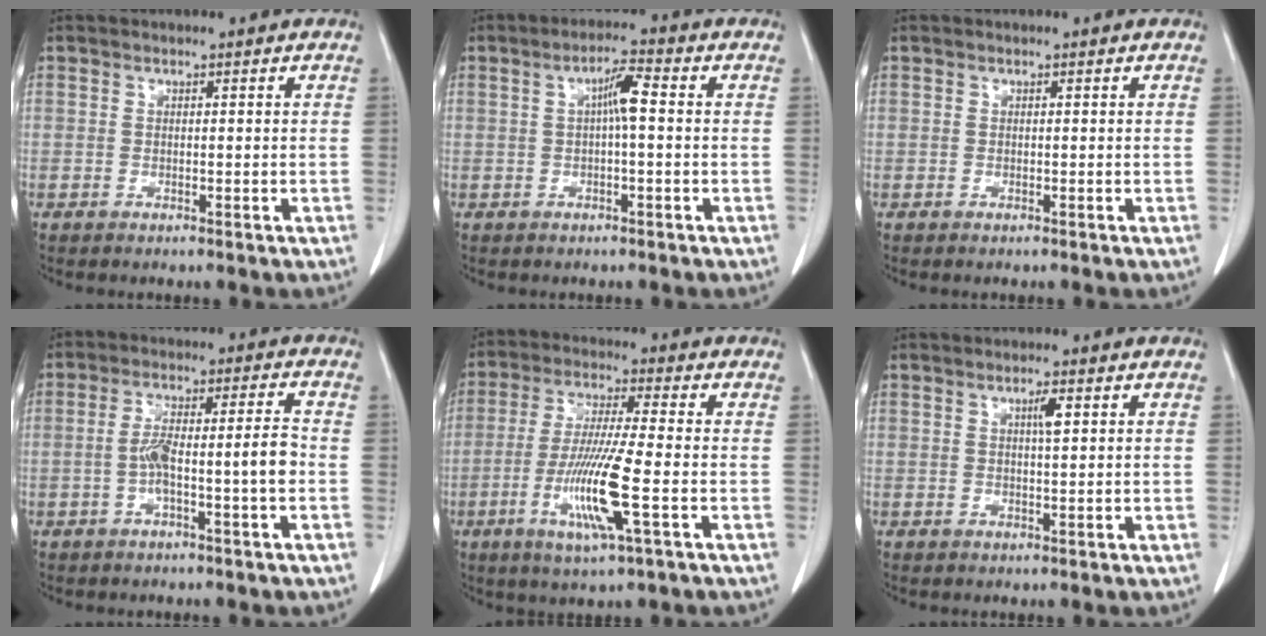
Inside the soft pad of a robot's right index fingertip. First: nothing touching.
{"total": 4.1, "force": [0.4, 0.5, 4.1], "torque": [-0.073, 0.010, 0.005]}
{"total": 0.0}
{"total": 7.5, "force": [-1.8, 0.4, 7.3], "torque": [-0.136, 0.022, -0.031]}
{"total": 11.6, "force": [-3.4, 0.0, 11.1], "torque": [-0.223, -0.018, -0.069]}
{"total": 2.1, "force": [0.8, 0.2, 1.9], "torque": [-0.035, 0.001, 0.013]}